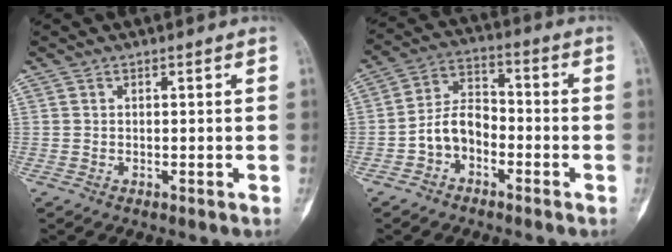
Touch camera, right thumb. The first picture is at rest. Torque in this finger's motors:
{"motor_torque": [0.13, 0.07, 0.37, -0.37, 0.05]}